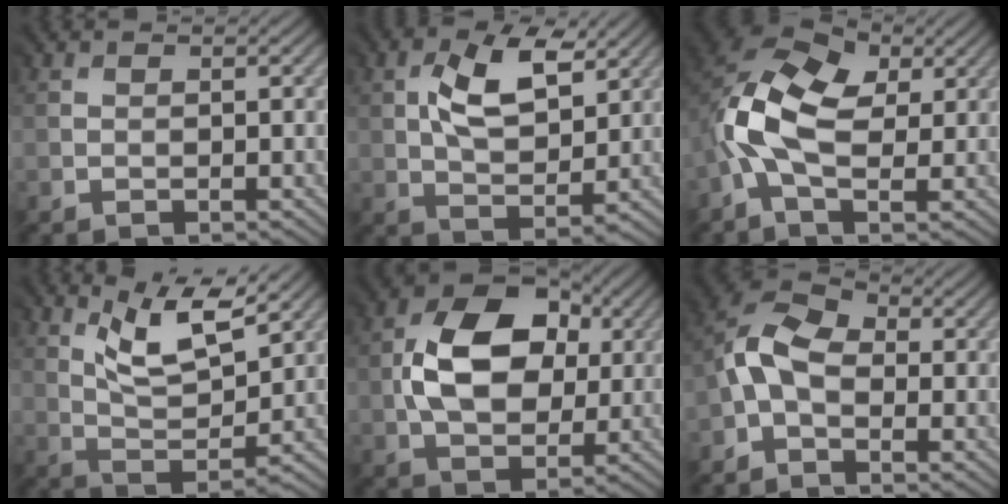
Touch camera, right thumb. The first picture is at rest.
{"total": 7.7, "force": [3.8, 4.1, 5.4], "torque": [-0.108, 0.005, 0.066]}
{"total": 10.6, "force": [1.1, 6.7, 8.1], "torque": [-0.194, 0.007, 0.009]}
{"total": 8.5, "force": [6.3, 2.3, 5.2], "torque": [-0.095, -0.006, 0.116]}
{"total": 10.7, "force": [2.2, 7.5, 7.4], "torque": [-0.144, 0.012, 0.035]}
{"total": 8.5, "force": [-0.4, 5.5, 6.5], "torque": [-0.156, 0.016, -0.023]}